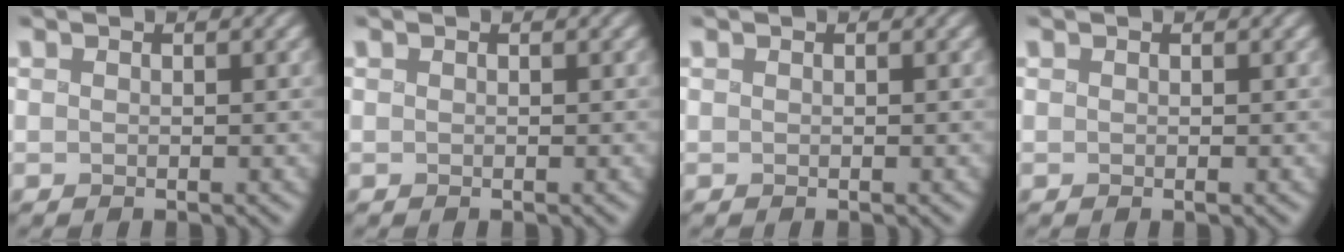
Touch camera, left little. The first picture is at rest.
{"total": 0.0}
{"total": 0.0}
{"total": 0.0}